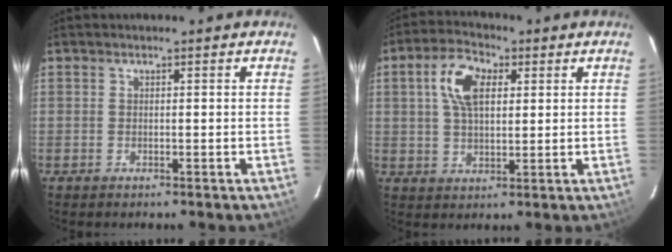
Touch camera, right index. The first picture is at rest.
{"total": 8.5, "force": [2.5, 4.7, 6.6], "torque": [-0.127, 0.022, 0.045]}